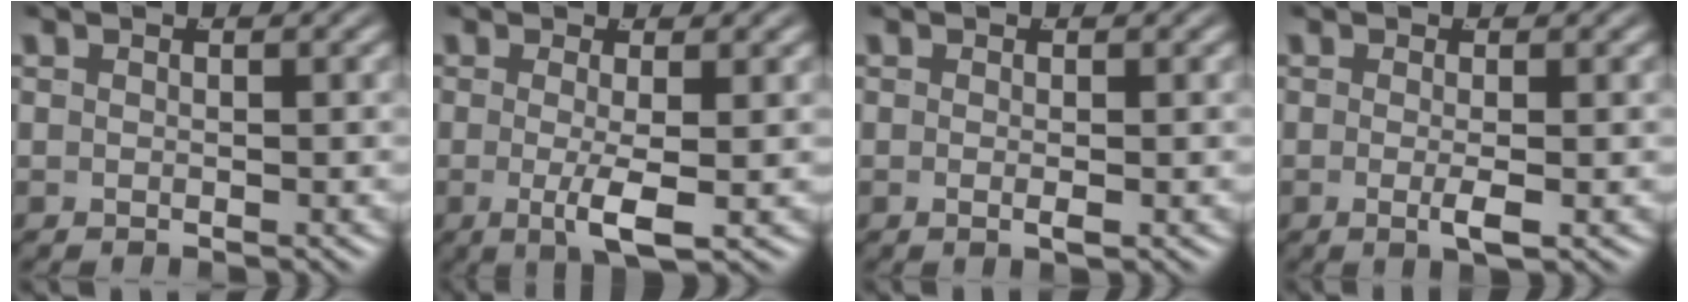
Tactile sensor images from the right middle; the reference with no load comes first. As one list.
[{"total": 3.4, "force": [-0.7, 0.2, 3.3], "torque": [-0.063, -0.020, -0.005]}, {"total": 0.8, "force": [-0.3, -0.1, 0.7], "torque": [-0.013, -0.002, -0.004]}, {"total": 1.7, "force": [-0.5, -0.2, 1.6], "torque": [-0.029, -0.007, -0.007]}]